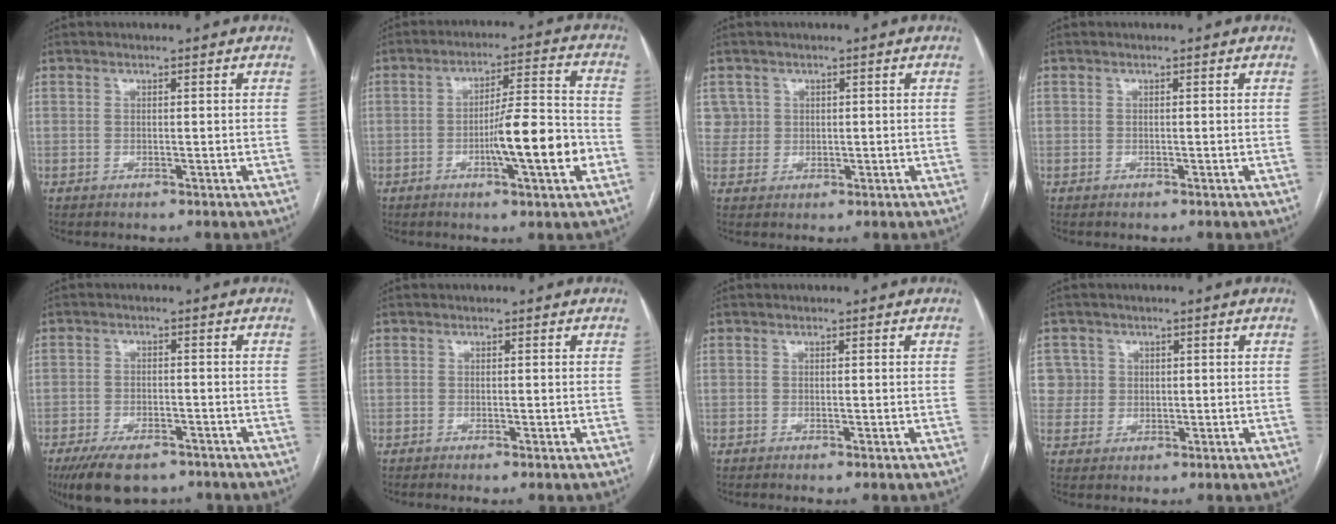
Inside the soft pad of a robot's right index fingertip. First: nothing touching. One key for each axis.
{"total": 11.5, "fx": -3.4, "fy": 0.8, "fz": 10.9, "tx": -0.172, "ty": 0.003, "tz": -0.054}
{"total": 3.0, "fx": 1.0, "fy": 2.8, "fz": -0.3, "tx": 0.023, "ty": 0.009, "tz": 0.014}
{"total": 0.0}
{"total": 9.0, "fx": -6.6, "fy": 3.8, "fz": 4.8, "tx": -0.081, "ty": -0.007, "tz": -0.108}
{"total": 1.0, "fx": -0.5, "fy": 0.0, "fz": 0.9, "tx": -0.018, "ty": -0.001, "tz": -0.009}
{"total": 0.7, "fx": -0.4, "fy": 0.0, "fz": 0.6, "tx": -0.012, "ty": -0.001, "tz": -0.005}
{"total": 4.2, "fx": 0.9, "fy": 4.1, "fz": -0.4, "tx": 0.026, "ty": 0.012, "tz": 0.016}